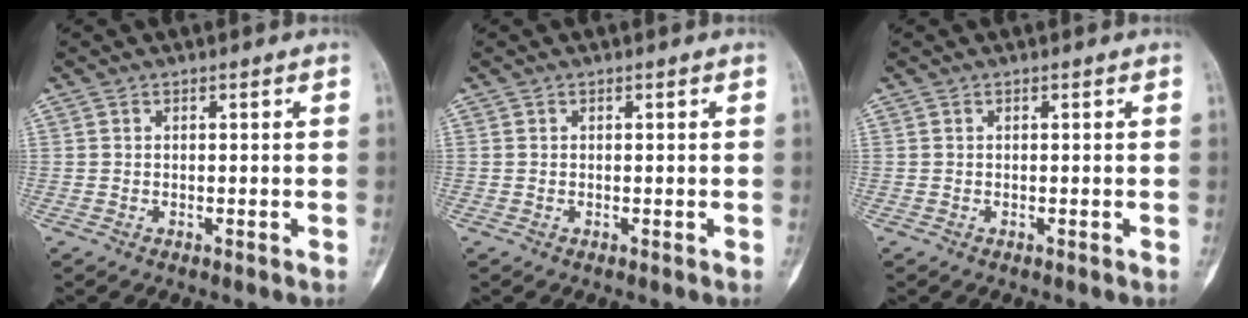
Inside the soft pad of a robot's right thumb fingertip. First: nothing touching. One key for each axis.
{"total": 0.0}
{"total": 0.0}